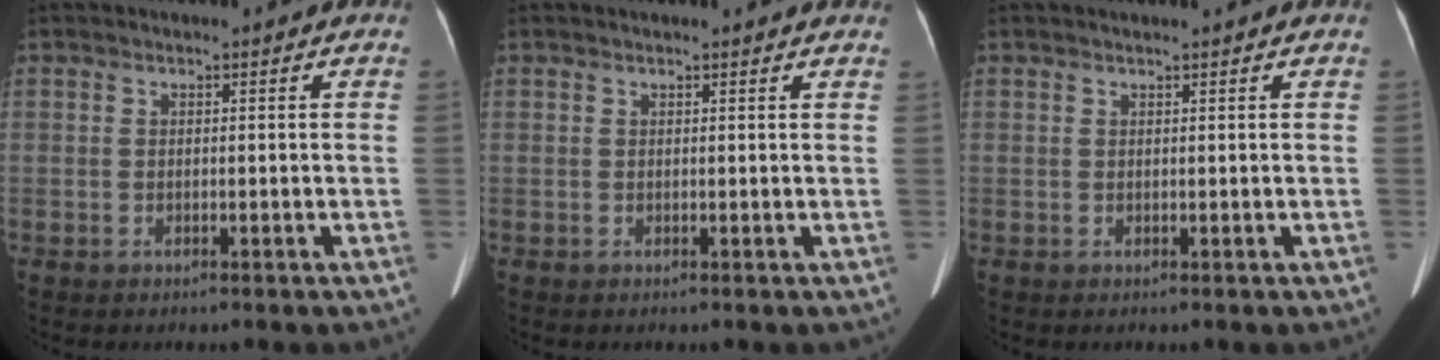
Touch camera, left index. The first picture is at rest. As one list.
[{"total": 3.5, "force": [3.4, 0.2, 1.1], "torque": [-0.016, 0.013, 0.028]}, {"total": 1.3, "force": [1.2, -0.2, 0.5], "torque": [-0.008, 0.009, 0.021]}]